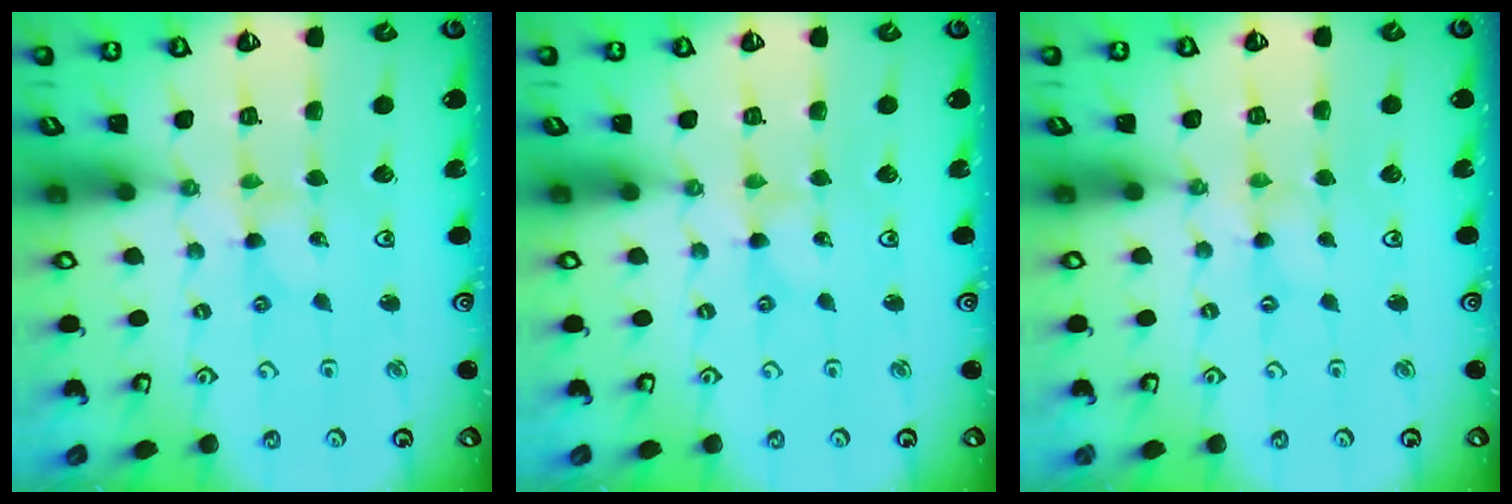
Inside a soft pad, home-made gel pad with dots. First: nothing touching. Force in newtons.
{"total": 0.0}
{"total": 0.0}